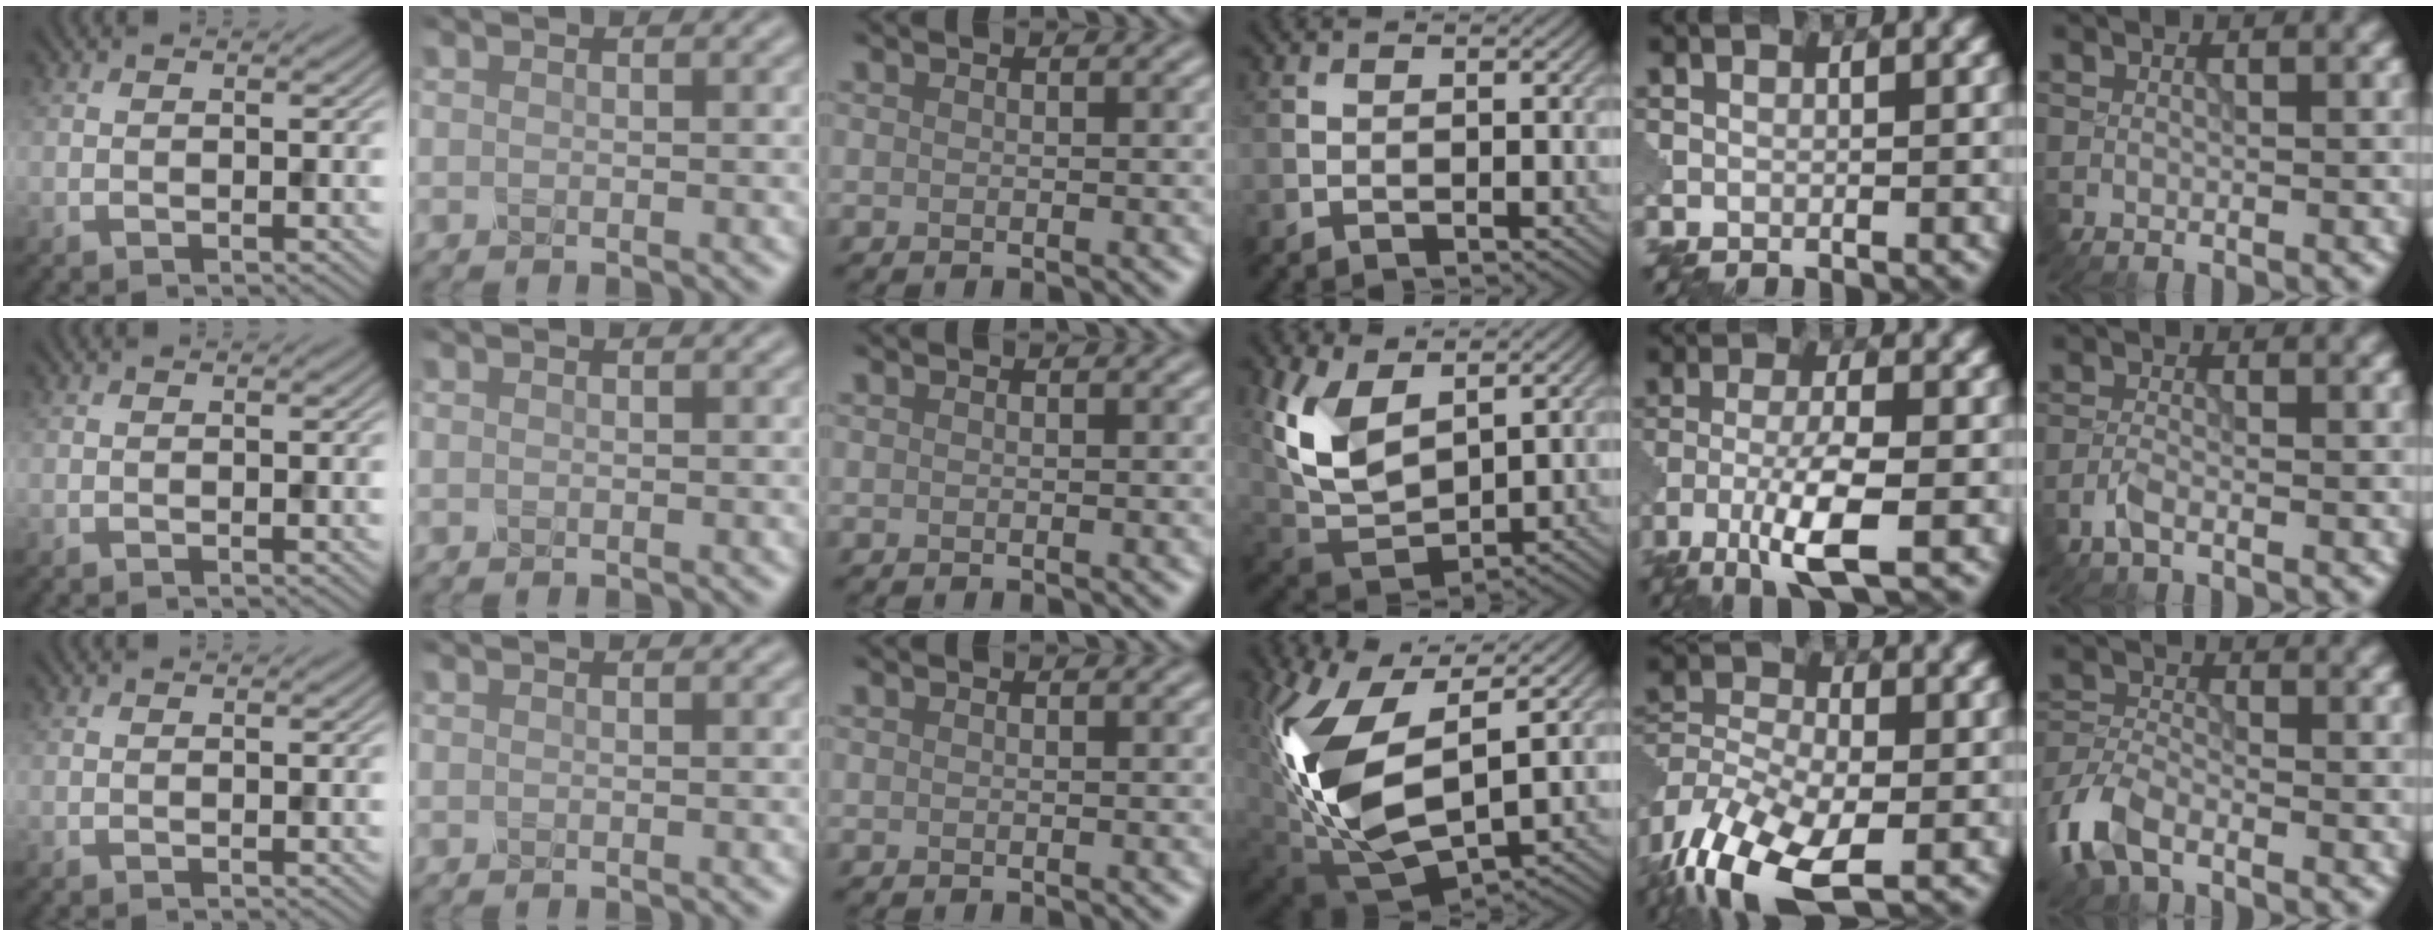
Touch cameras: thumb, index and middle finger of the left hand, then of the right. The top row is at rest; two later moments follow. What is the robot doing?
{"motion": "squeeze", "object": "clothespin"}